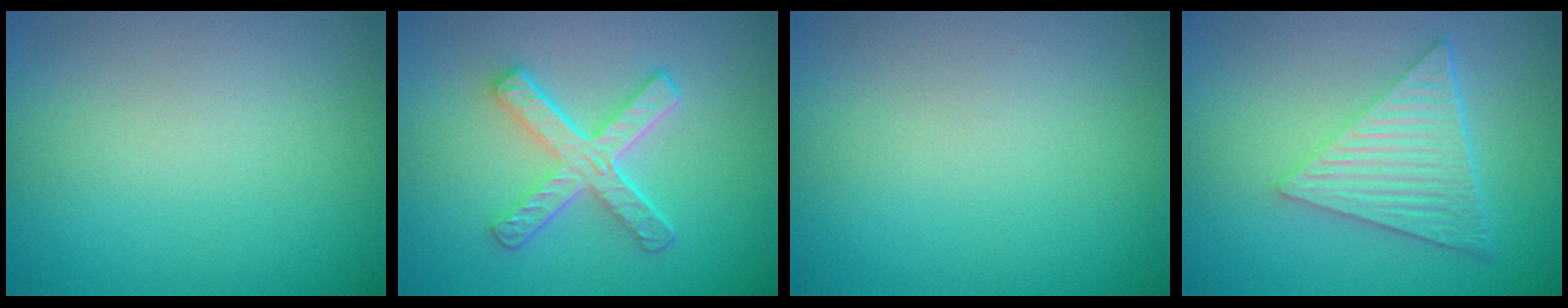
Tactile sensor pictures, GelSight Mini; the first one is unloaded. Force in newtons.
{"total": 5.1, "press": 3.6, "slide": 3.6}
{"total": 0.0}
{"total": 6.3, "press": 4.2, "slide": 4.7}